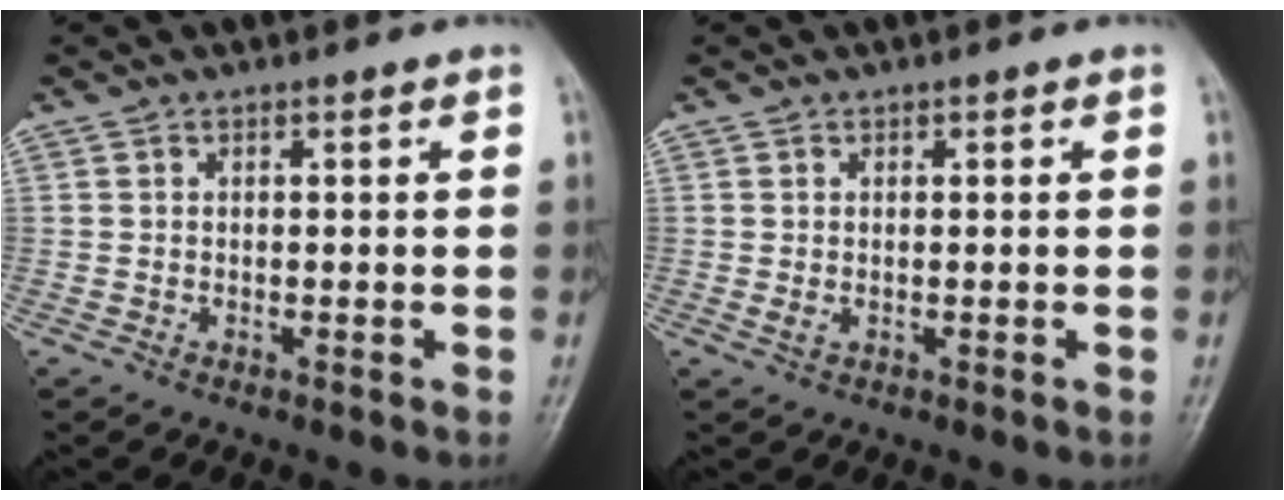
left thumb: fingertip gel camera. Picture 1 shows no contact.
{"total": 1.2, "force": [0.0, 0.8, 0.9], "torque": [-0.018, -0.001, 0.001]}